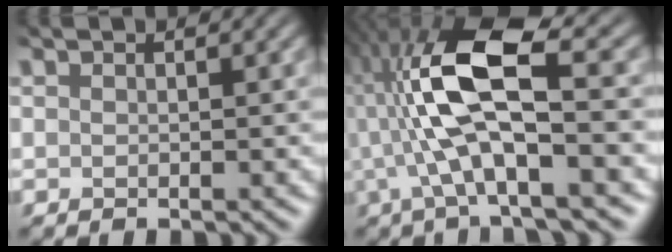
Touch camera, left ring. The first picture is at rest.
{"total": 9.5, "force": [-1.0, 3.0, 9.0], "torque": [-0.183, 0.015, -0.029]}